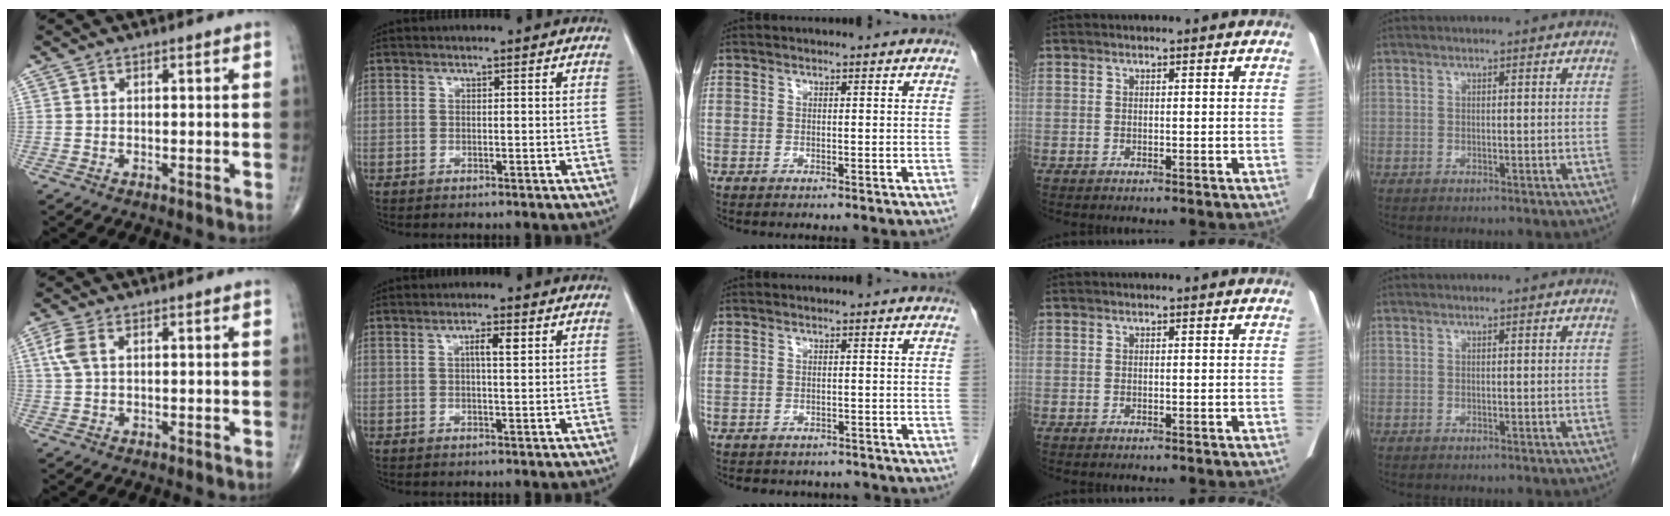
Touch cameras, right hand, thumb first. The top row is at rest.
{"thumb": {"total": 3.8, "force": [1.3, 2.0, 3.0], "torque": [-0.084, 0.015, 0.028]}, "index": {"total": 2.6, "force": [0.8, 0.4, 2.5], "torque": [-0.045, 0.002, 0.013]}, "middle": {"total": 6.0, "force": [-5.3, 2.6, 0.8], "torque": [-0.010, 0.008, -0.058]}}